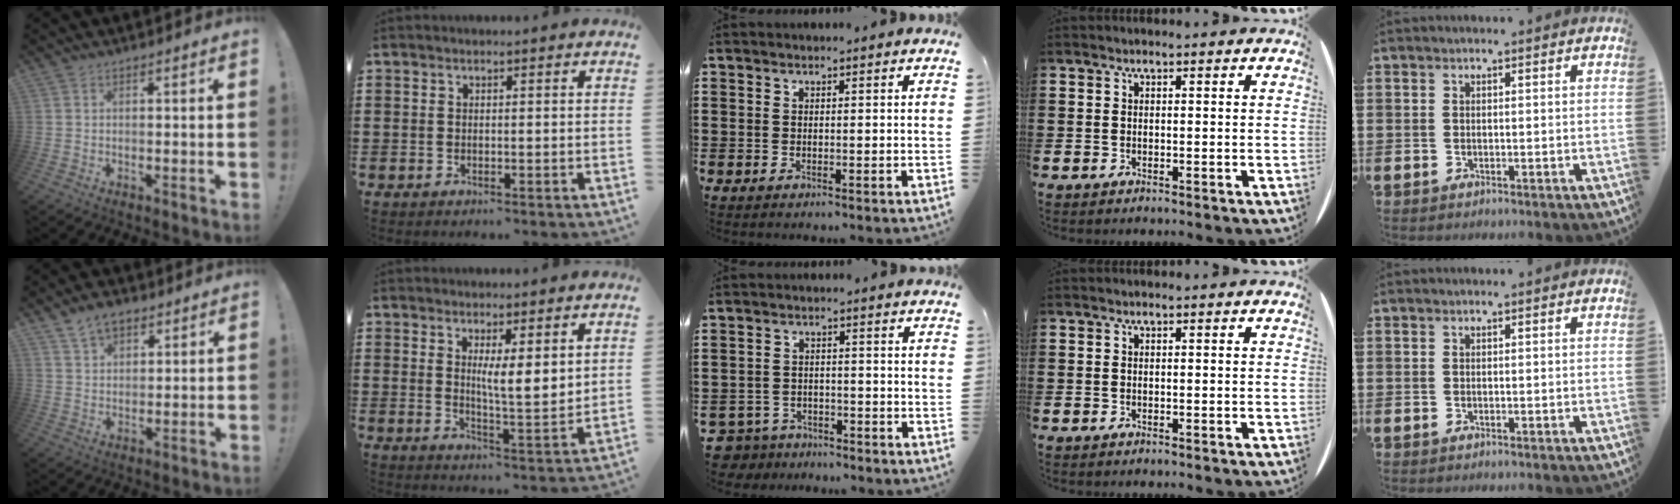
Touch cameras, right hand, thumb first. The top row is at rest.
{"thumb": {"total": 6.8, "force": [4.7, 4.0, 2.9], "torque": [-0.048, -0.018, 0.090]}, "index": {"total": 5.0, "force": [2.6, 0.9, 4.2], "torque": [-0.072, -0.016, 0.039]}, "middle": {"total": 3.6, "force": [-3.5, 0.8, 0.0], "torque": [-0.024, -0.005, -0.081]}}